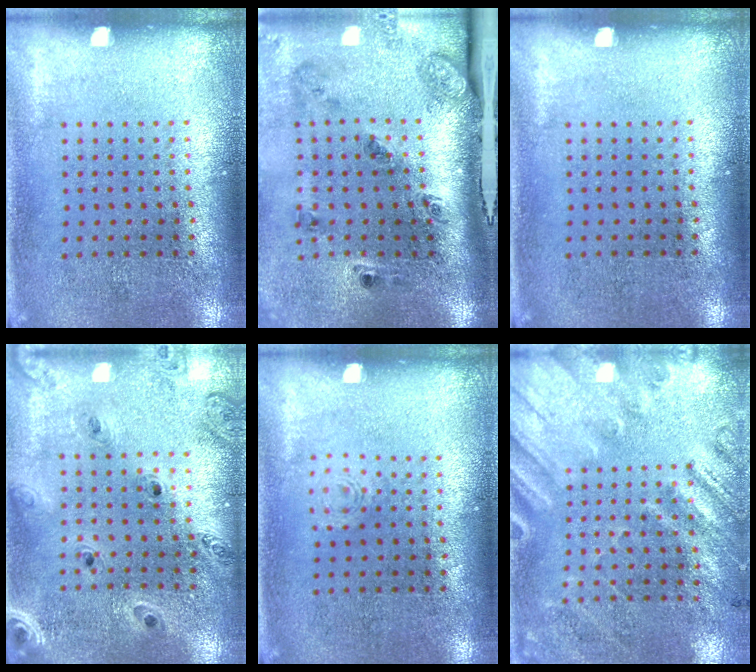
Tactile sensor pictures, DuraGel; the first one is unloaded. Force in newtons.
{"total": 2.4, "press": 1.7, "slide": 1.8}
{"total": 0.0}
{"total": 1.3, "press": 1.3, "slide": 0.2}
{"total": 0.7, "press": 0.7, "slide": 0.1}
{"total": 2.5, "press": 1.8, "slide": 1.7}